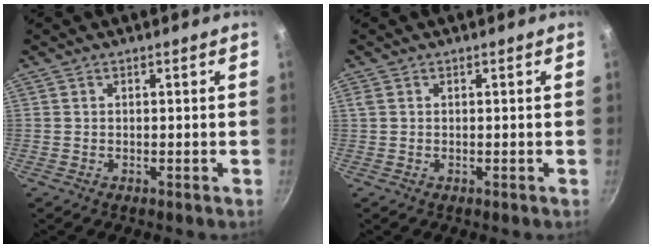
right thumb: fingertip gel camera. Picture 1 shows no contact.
{"total": 0.7, "force": [0.3, 0.5, 0.4], "torque": [-0.008, 0.004, 0.006]}